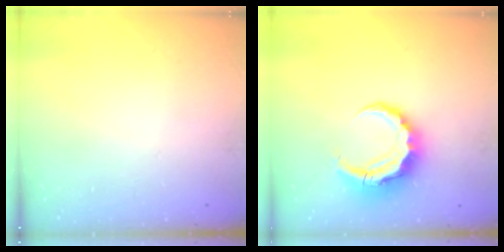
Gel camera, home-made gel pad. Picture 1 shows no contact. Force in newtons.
{"total": 8.2, "press": 8.1, "slide": 1.3}